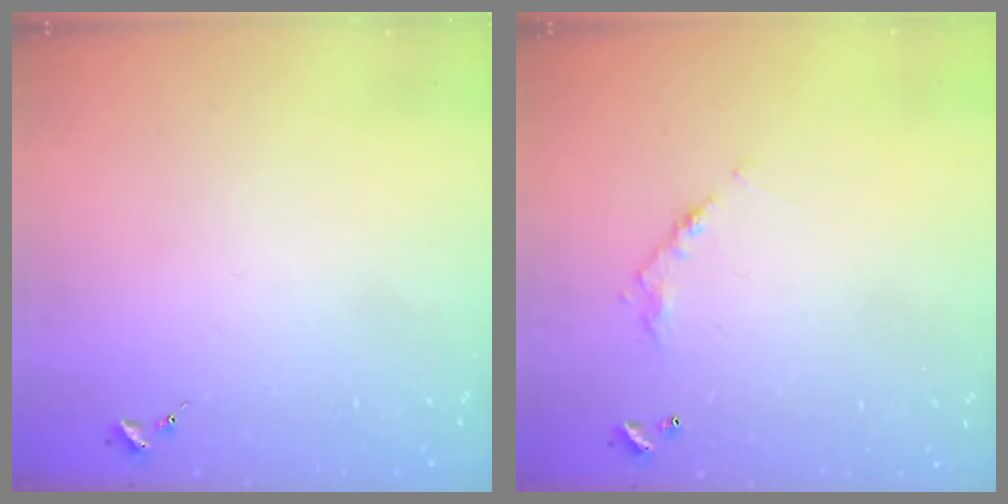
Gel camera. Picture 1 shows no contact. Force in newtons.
{"total": 6.0, "press": 6.0, "slide": 0.3}